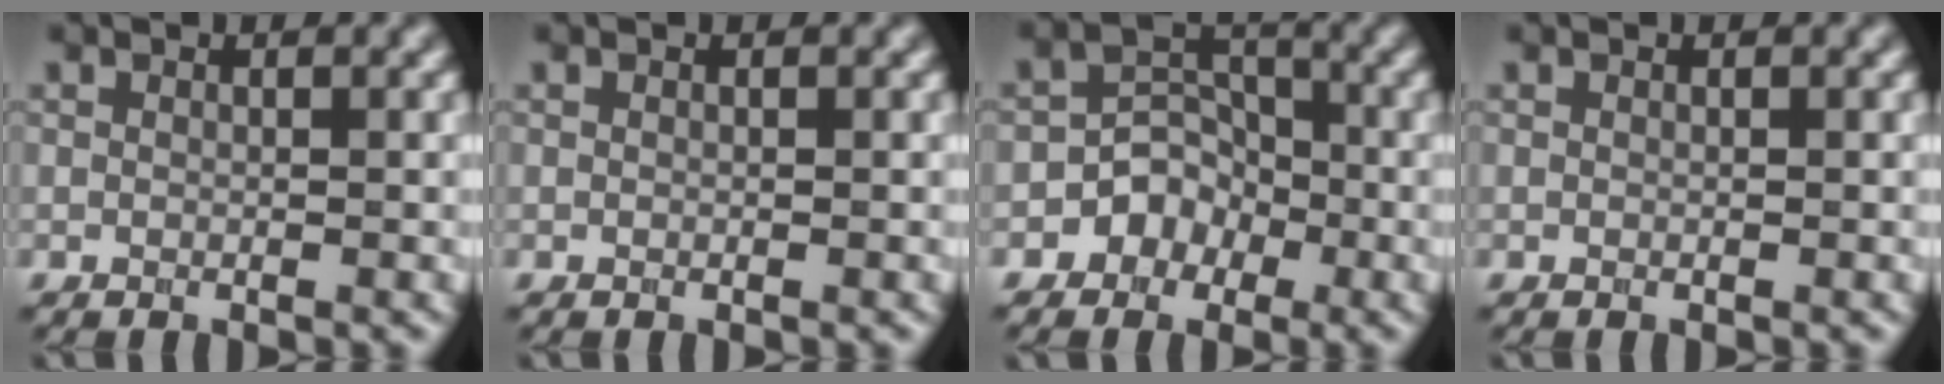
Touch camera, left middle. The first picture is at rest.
{"total": 0.0}
{"total": 3.0, "force": [-1.6, 2.4, 0.9], "torque": [0.002, 0.013, -0.027]}
{"total": 0.0}